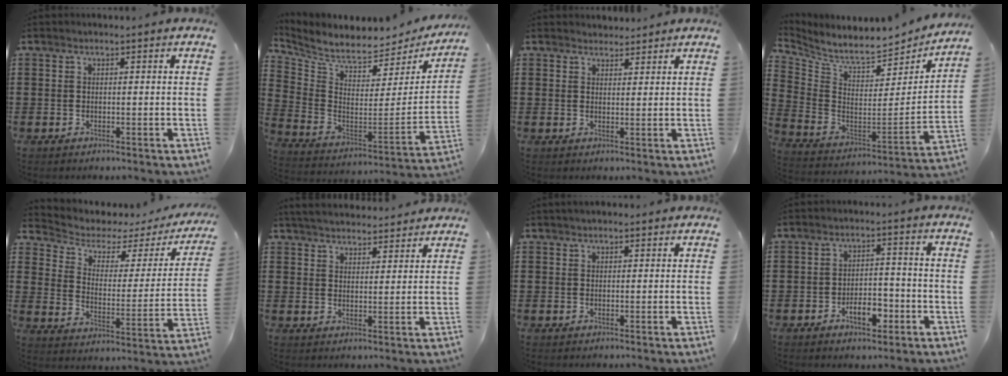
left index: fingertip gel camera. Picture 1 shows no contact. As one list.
[{"total": 5.6, "force": [5.1, 1.2, 2.1], "torque": [-0.070, -0.052, 0.085]}, {"total": 2.2, "force": [2.1, 0.8, 0.0], "torque": [0.003, -0.002, 0.039]}, {"total": 7.3, "force": [6.6, 0.8, 3.0], "torque": [-0.091, -0.059, 0.108]}, {"total": 3.4, "force": [2.5, 1.8, 1.6], "torque": [-0.051, -0.017, 0.034]}, {"total": 4.0, "force": [3.9, 0.3, 0.5], "torque": [-0.023, -0.013, 0.072]}, {"total": 1.0, "force": [0.8, 0.4, 0.4], "torque": [-0.009, 0.004, 0.014]}, {"total": 5.2, "force": [-2.7, 2.5, 3.7], "torque": [-0.053, 0.006, -0.051]}]